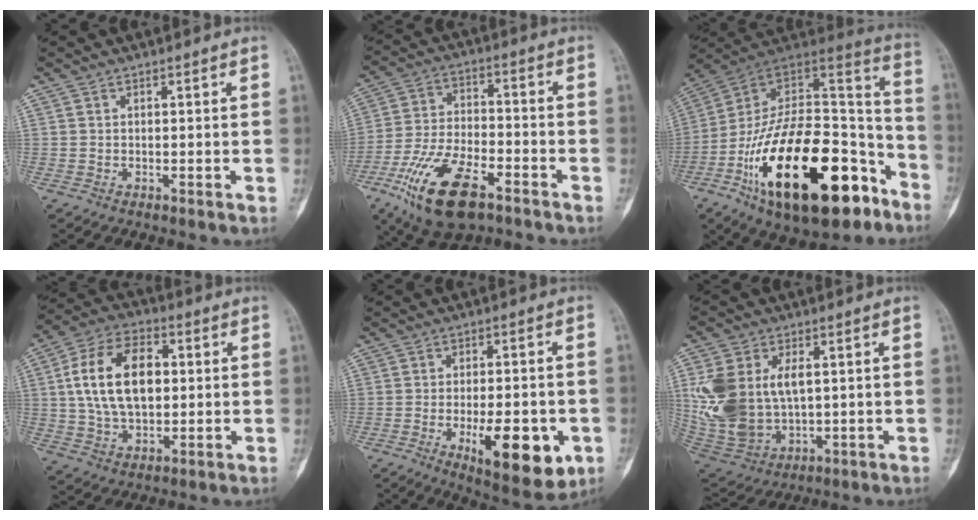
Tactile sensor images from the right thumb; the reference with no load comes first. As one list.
[{"total": 16.9, "force": [-9.1, 7.4, 12.2], "torque": [-0.231, 0.031, -0.159]}, {"total": 35.7, "force": [-16.6, 16.7, 26.9], "torque": [-0.419, 0.072, -0.260]}, {"total": 16.2, "force": [2.1, 10.0, 12.6], "torque": [-0.206, 0.010, 0.036]}, {"total": 15.0, "force": [-4.9, 5.9, 12.9], "torque": [-0.165, -0.002, -0.058]}, {"total": 17.2, "force": [2.5, 11.1, 12.9], "torque": [-0.268, -0.011, 0.067]}]